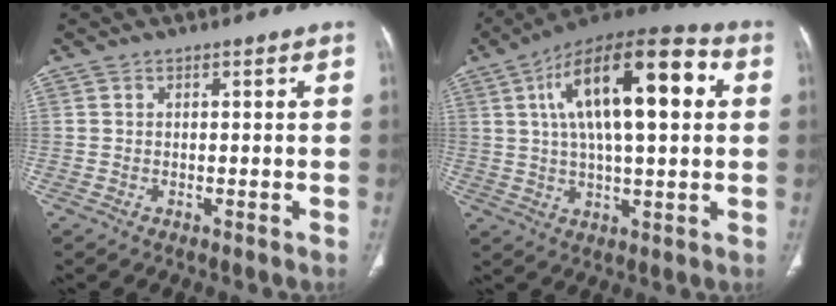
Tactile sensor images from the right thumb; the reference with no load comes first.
{"total": 21.7, "force": [5.2, 8.3, 19.4], "torque": [-0.307, 0.016, 0.074]}